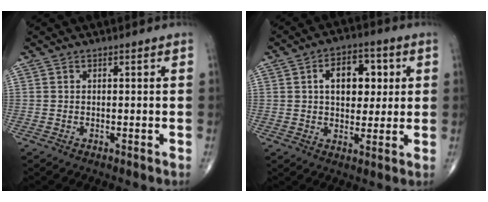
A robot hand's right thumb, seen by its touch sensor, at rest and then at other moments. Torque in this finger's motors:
{"motor_torque": [0.48, 2.38, 0.44, -0.45, 0.06]}